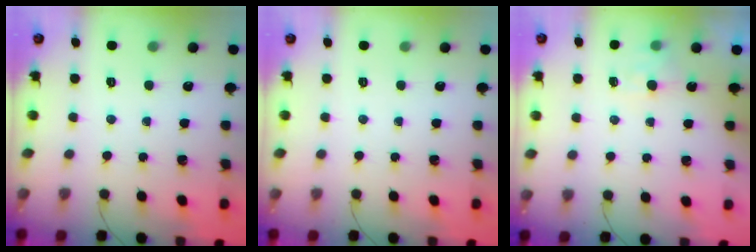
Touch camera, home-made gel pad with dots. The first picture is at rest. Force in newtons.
{"total": 0.0}
{"total": 3.1, "press": 2.6, "slide": 1.7}